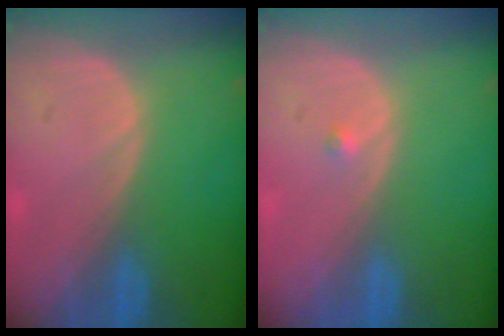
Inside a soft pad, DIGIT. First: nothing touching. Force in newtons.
{"total": 0.7, "press": 0.5, "slide": 0.4}